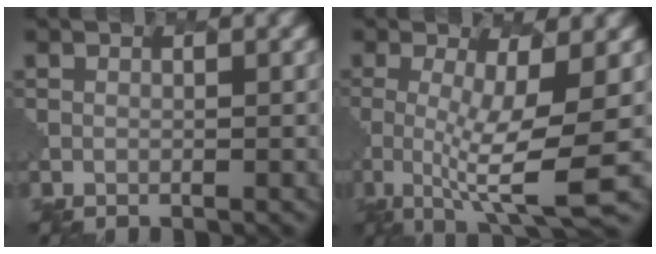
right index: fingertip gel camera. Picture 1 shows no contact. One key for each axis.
{"total": 6.9, "fx": -0.7, "fy": 1.4, "fz": 6.8, "tx": -0.119, "ty": -0.014, "tz": -0.015}